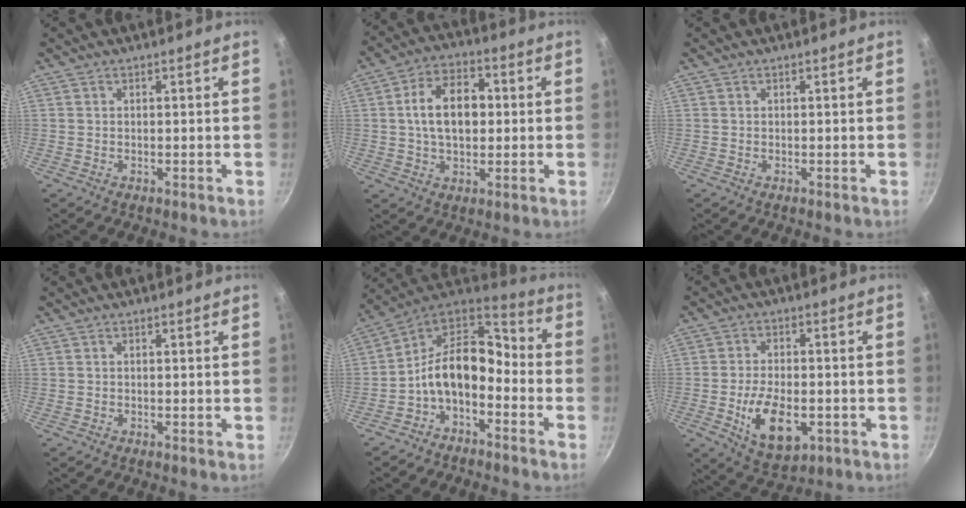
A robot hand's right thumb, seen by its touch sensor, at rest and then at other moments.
{"total": 12.2, "force": [1.1, 7.8, 9.4], "torque": [-0.131, 0.020, 0.009]}
{"total": 0.0}
{"total": 0.0}
{"total": 13.6, "force": [-4.2, 8.5, 9.8], "torque": [-0.156, 0.070, -0.093]}
{"total": 11.8, "force": [-3.0, 6.5, 9.4], "torque": [-0.148, 0.002, -0.039]}